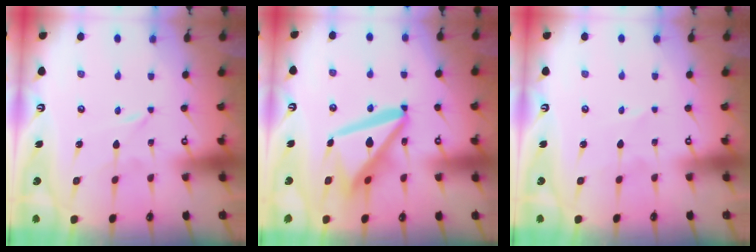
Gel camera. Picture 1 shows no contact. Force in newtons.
{"total": 16.5, "press": 16.4, "slide": 2.1}
{"total": 2.2, "press": 2.1, "slide": 0.3}